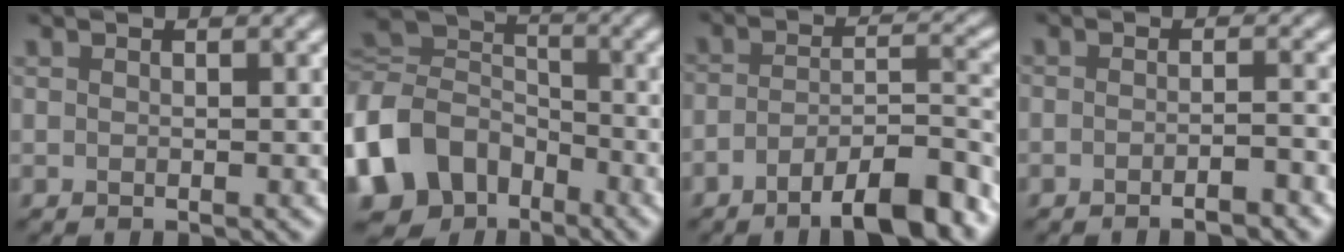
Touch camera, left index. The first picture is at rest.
{"total": 9.4, "force": [-4.7, 7.3, 3.6], "torque": [-0.099, -0.003, -0.105]}
{"total": 7.7, "force": [-5.4, 2.1, 5.0], "torque": [-0.070, 0.007, -0.091]}
{"total": 1.9, "force": [-1.6, 0.2, 1.1], "torque": [-0.007, 0.002, -0.031]}